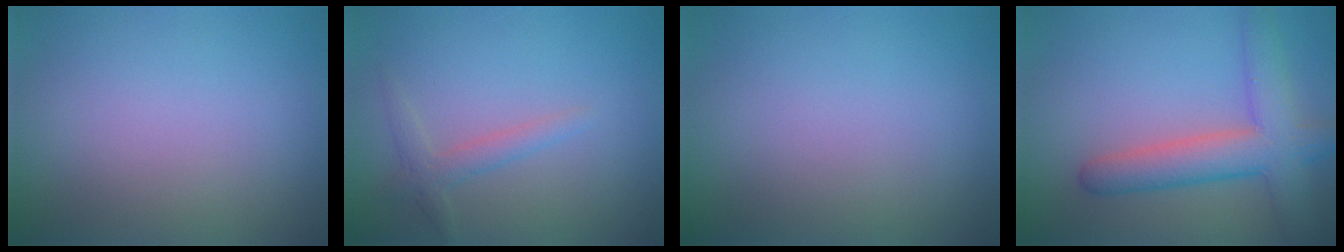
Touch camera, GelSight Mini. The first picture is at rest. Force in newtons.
{"total": 1.9, "press": 1.9, "slide": 0.1}
{"total": 0.0}
{"total": 6.0, "press": 6.0, "slide": 0.4}